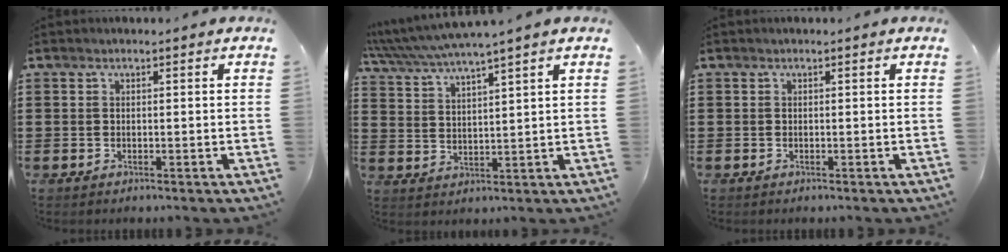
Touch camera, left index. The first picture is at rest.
{"total": 4.3, "force": [3.9, -0.4, 1.8], "torque": [-0.048, -0.021, 0.065]}
{"total": 0.0}